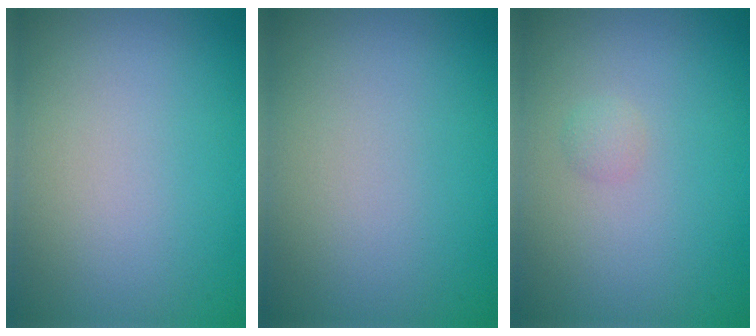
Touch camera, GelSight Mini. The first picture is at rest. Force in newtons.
{"total": 0.0}
{"total": 0.7, "press": 0.7, "slide": 0.0}